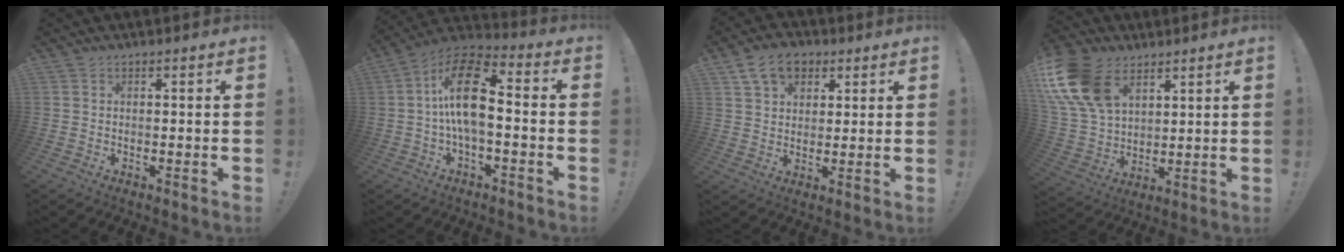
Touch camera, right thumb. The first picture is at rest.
{"total": 16.2, "force": [0.0, 7.6, 14.3], "torque": [-0.254, 0.013, -0.002]}
{"total": 9.9, "force": [5.2, 7.1, 4.6], "torque": [-0.069, -0.013, 0.101]}
{"total": 18.4, "force": [8.8, 12.1, 10.6], "torque": [-0.220, -0.043, 0.168]}